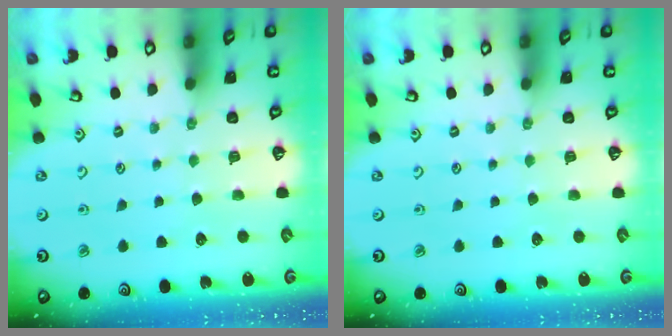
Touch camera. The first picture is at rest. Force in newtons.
{"total": 0.0}